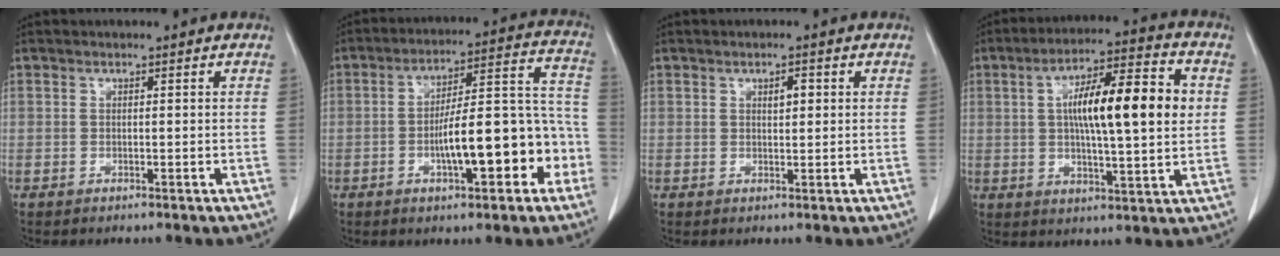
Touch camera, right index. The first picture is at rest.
{"total": 15.8, "force": [-4.9, 4.4, 14.4], "torque": [-0.204, 0.043, -0.068]}
{"total": 2.1, "force": [0.7, 0.9, 1.8], "torque": [-0.031, 0.001, 0.013]}
{"total": 16.3, "force": [2.3, 3.1, 15.8], "torque": [-0.262, 0.025, 0.033]}